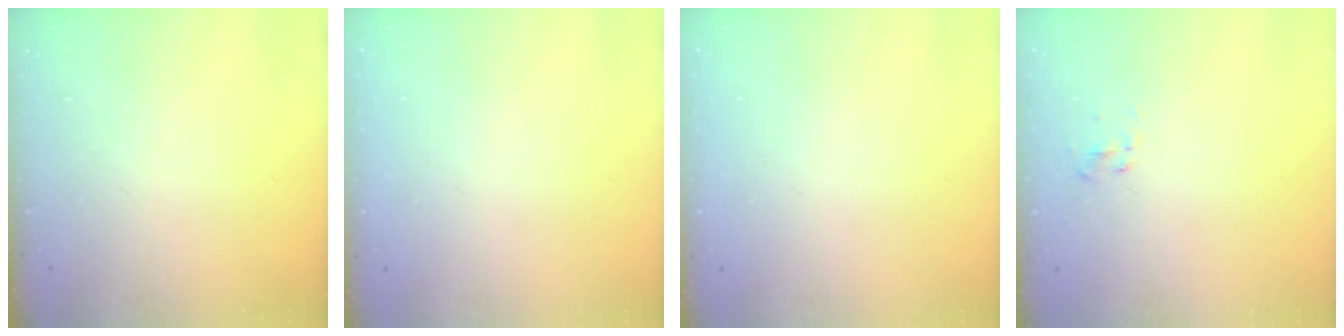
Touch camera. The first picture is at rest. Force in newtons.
{"total": 1.9, "press": 1.9, "slide": 0.2}
{"total": 1.9, "press": 1.9, "slide": 0.2}
{"total": 2.6, "press": 2.4, "slide": 0.8}